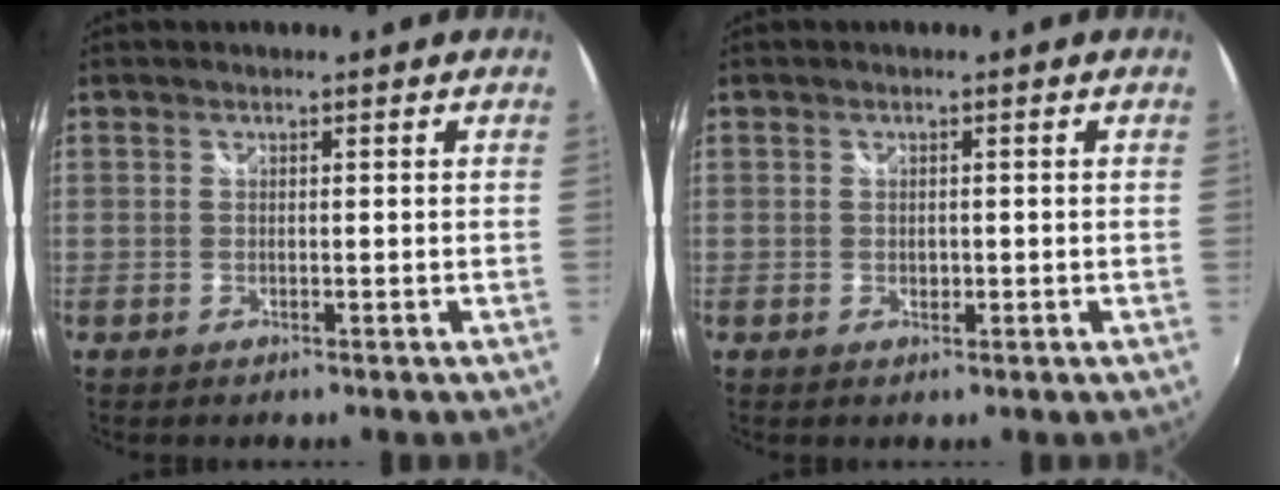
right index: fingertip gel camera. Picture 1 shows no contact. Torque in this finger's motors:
{"motor_torque": [0.12, -0.01, 0.08, 0.01]}